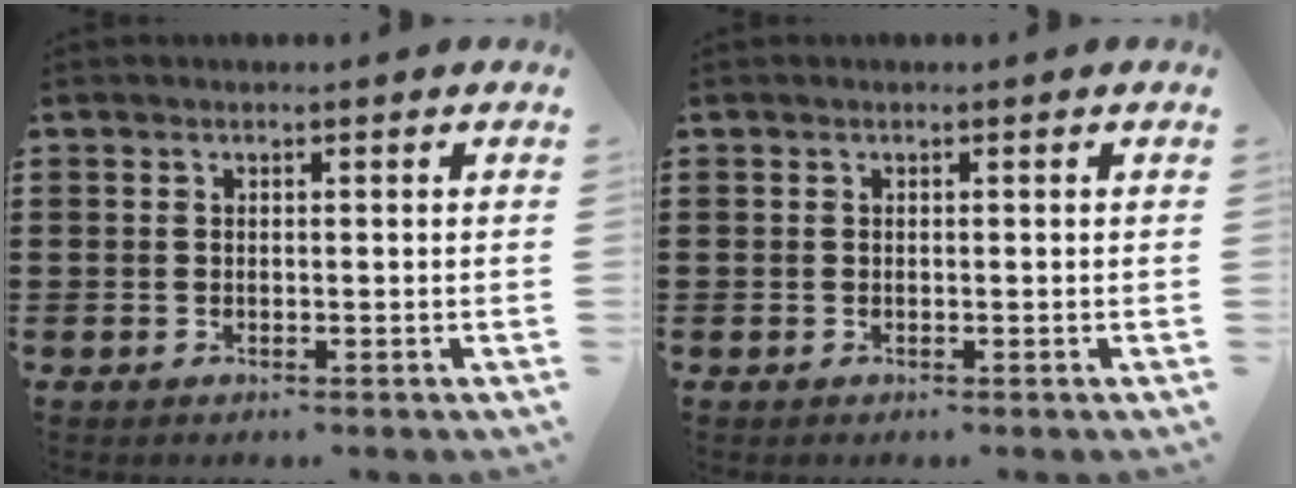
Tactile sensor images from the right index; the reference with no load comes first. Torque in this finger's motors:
{"motor_torque": [-0.05, 0.75, 0.00, 0.00]}